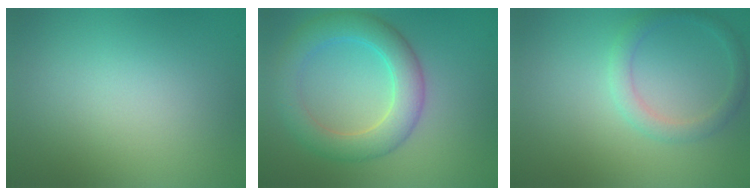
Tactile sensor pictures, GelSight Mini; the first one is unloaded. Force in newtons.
{"total": 5.5, "press": 5.5, "slide": 0.3}
{"total": 2.0, "press": 2.0, "slide": 0.1}